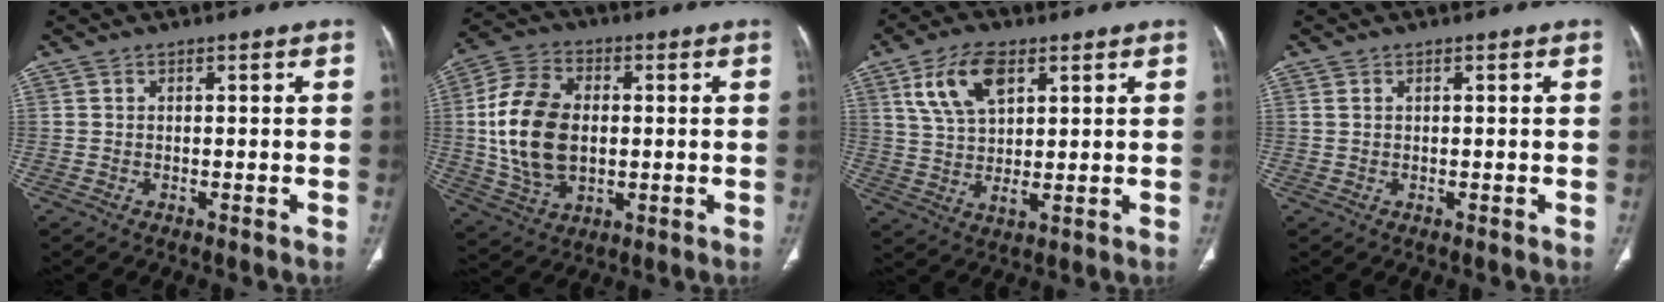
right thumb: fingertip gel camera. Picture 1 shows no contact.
{"total": 16.8, "force": [0.4, 11.0, 12.6], "torque": [-0.235, 0.007, 0.014]}
{"total": 11.0, "force": [4.9, 5.4, 8.3], "torque": [-0.154, -0.011, 0.097]}
{"total": 0.6, "force": [0.4, 0.2, 0.5], "torque": [-0.013, 0.009, 0.010]}